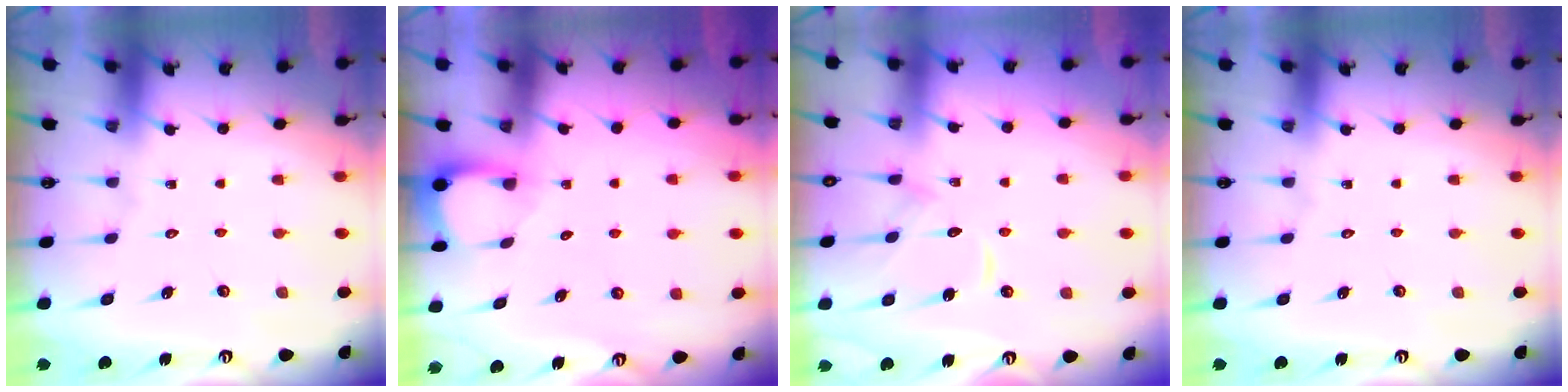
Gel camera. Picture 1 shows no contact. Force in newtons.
{"total": 2.4, "press": 2.4, "slide": 0.3}
{"total": 9.4, "press": 9.4, "slide": 0.3}
{"total": 0.0}